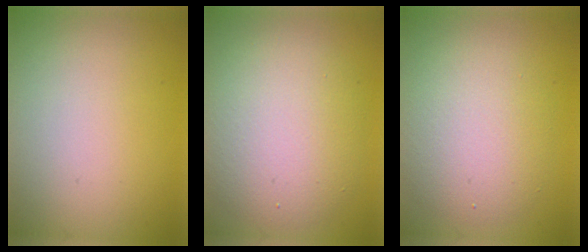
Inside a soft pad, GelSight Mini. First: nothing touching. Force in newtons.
{"total": 7.0, "press": 7.0, "slide": 0.4}
{"total": 5.2, "press": 5.2, "slide": 0.2}